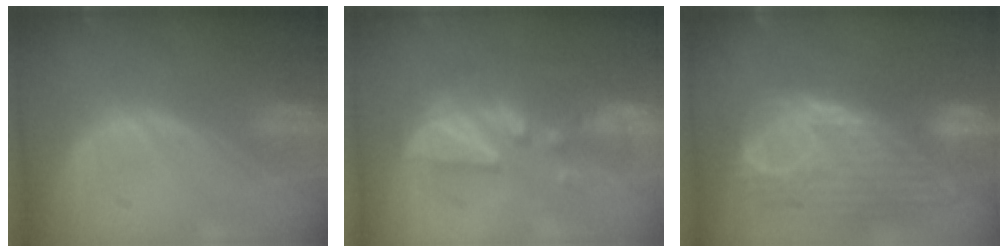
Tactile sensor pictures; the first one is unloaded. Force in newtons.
{"total": 7.9, "press": 7.8, "slide": 1.3}
{"total": 12.5, "press": 10.6, "slide": 6.6}